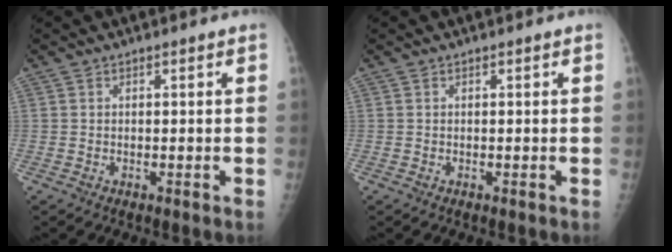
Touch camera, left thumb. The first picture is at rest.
{"total": 0.0}